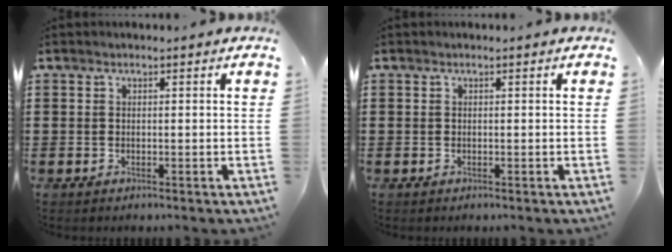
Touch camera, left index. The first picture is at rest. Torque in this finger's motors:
{"motor_torque": [0.00, 0.00, 0.00, 0.00]}